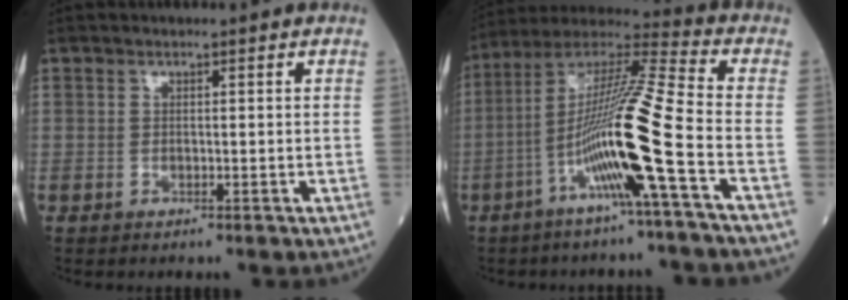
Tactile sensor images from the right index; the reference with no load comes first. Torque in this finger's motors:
{"motor_torque": [2.14, 0.00, 1.05, 0.21]}